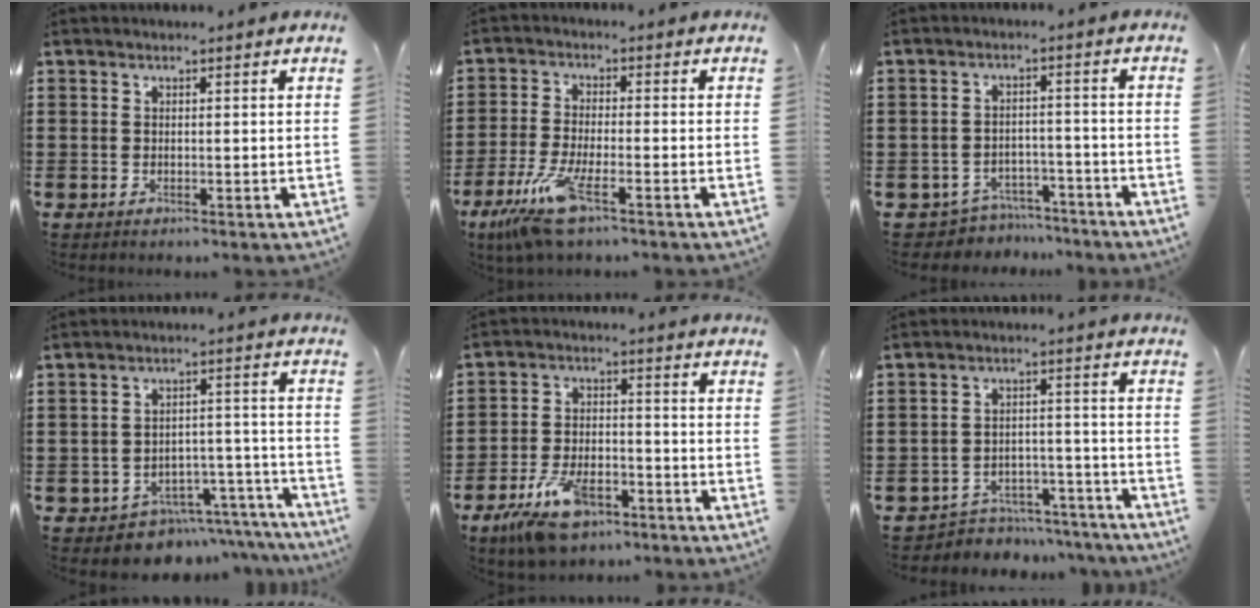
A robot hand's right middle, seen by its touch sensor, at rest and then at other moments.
{"total": 7.1, "force": [-4.5, 1.0, 5.4], "torque": [-0.126, -0.021, -0.085]}
{"total": 4.3, "force": [-4.2, 1.0, -0.1], "torque": [-0.014, 0.004, -0.092]}
{"total": 5.1, "force": [-4.8, 1.7, 0.5], "torque": [-0.015, 0.020, -0.097]}
{"total": 8.8, "force": [-6.2, 3.4, 5.2], "torque": [-0.109, 0.003, -0.116]}
{"total": 5.1, "force": [-4.9, 1.0, 0.0], "torque": [-0.003, 0.016, -0.104]}